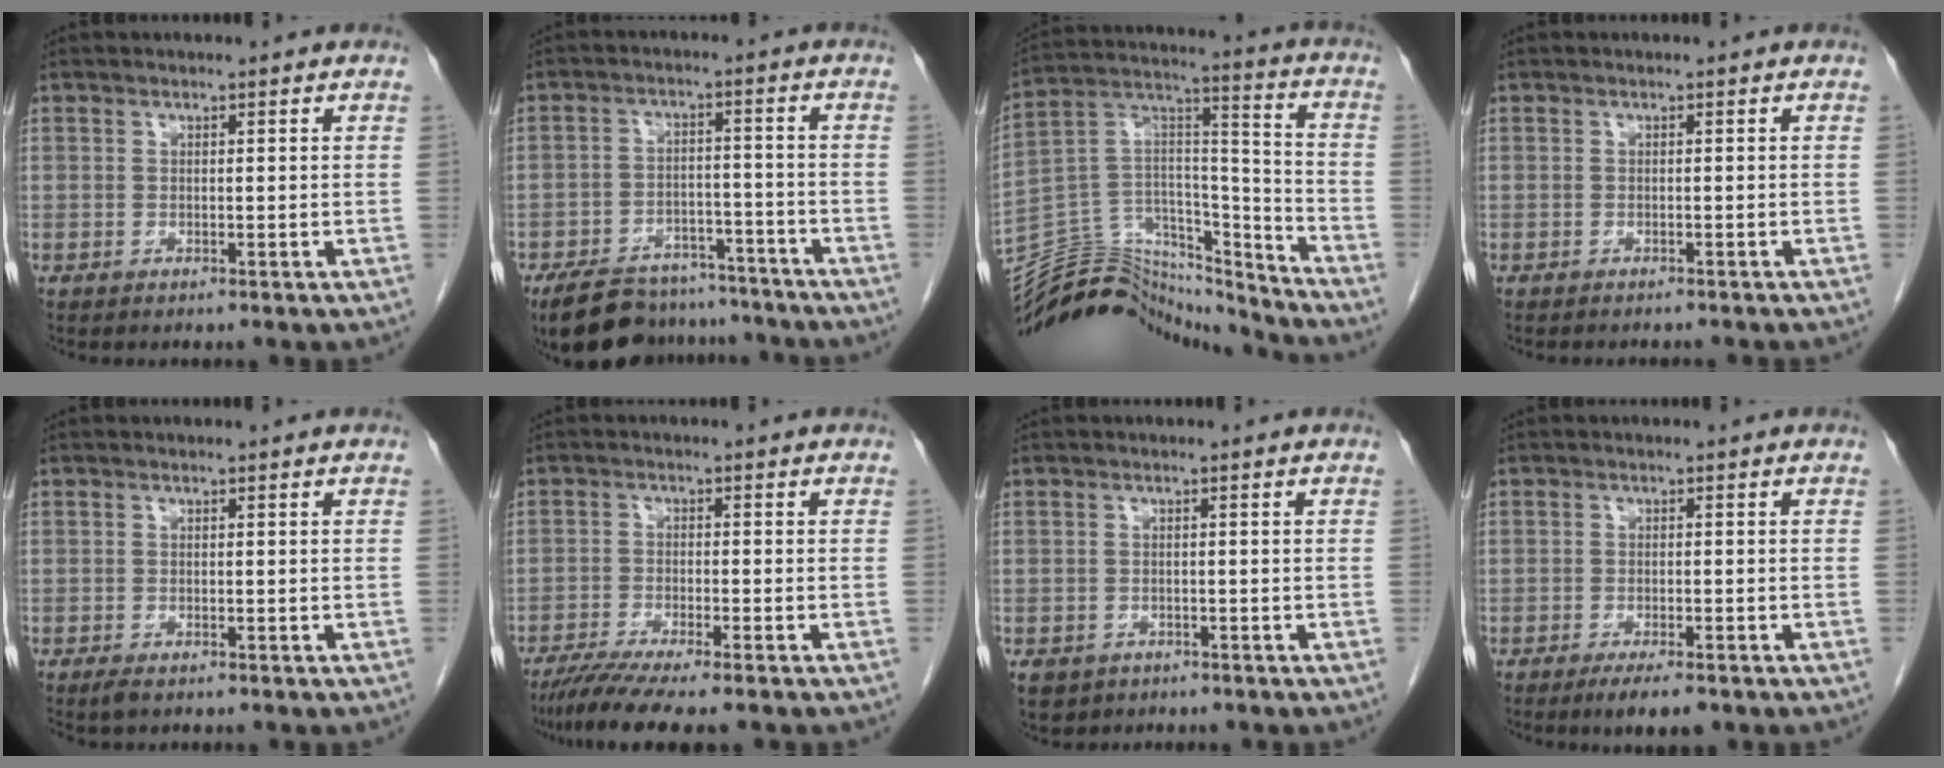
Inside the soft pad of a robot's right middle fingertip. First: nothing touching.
{"total": 14.4, "force": [-12.5, 5.7, 4.2], "torque": [-0.066, 0.010, -0.179]}
{"total": 21.5, "force": [-20.5, 5.5, 3.7], "torque": [-0.081, 0.062, -0.331]}
{"total": 3.7, "force": [-3.4, 0.7, 1.3], "torque": [-0.015, -0.005, -0.040]}
{"total": 1.3, "force": [-0.9, 0.4, 0.9], "torque": [-0.022, -0.003, -0.014]}
{"total": 7.5, "force": [-6.1, -0.2, 4.4], "torque": [-0.072, -0.021, -0.101]}
{"total": 4.3, "force": [-2.7, 3.1, 1.0], "torque": [-0.016, 0.002, -0.038]}
{"total": 4.1, "force": [-2.8, 0.8, 2.8], "torque": [-0.047, -0.008, -0.041]}